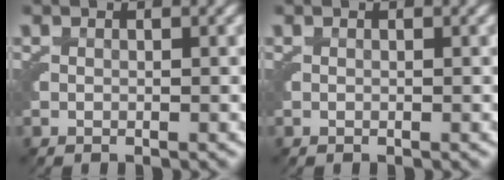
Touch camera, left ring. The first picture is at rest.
{"total": 0.0}